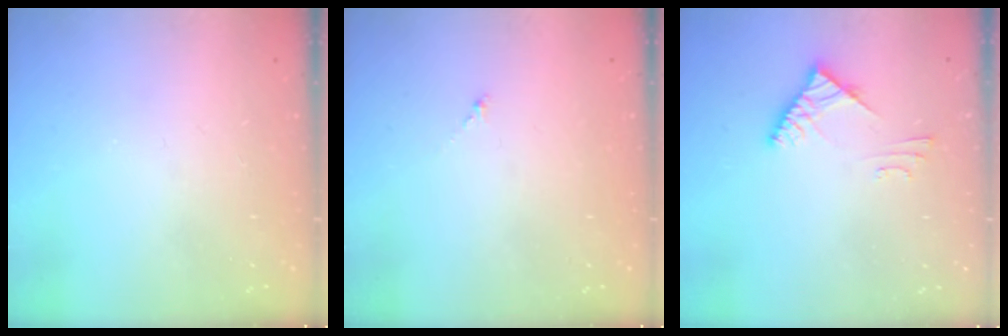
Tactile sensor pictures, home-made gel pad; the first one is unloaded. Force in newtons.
{"total": 0.0}
{"total": 4.4, "press": 4.3, "slide": 0.8}